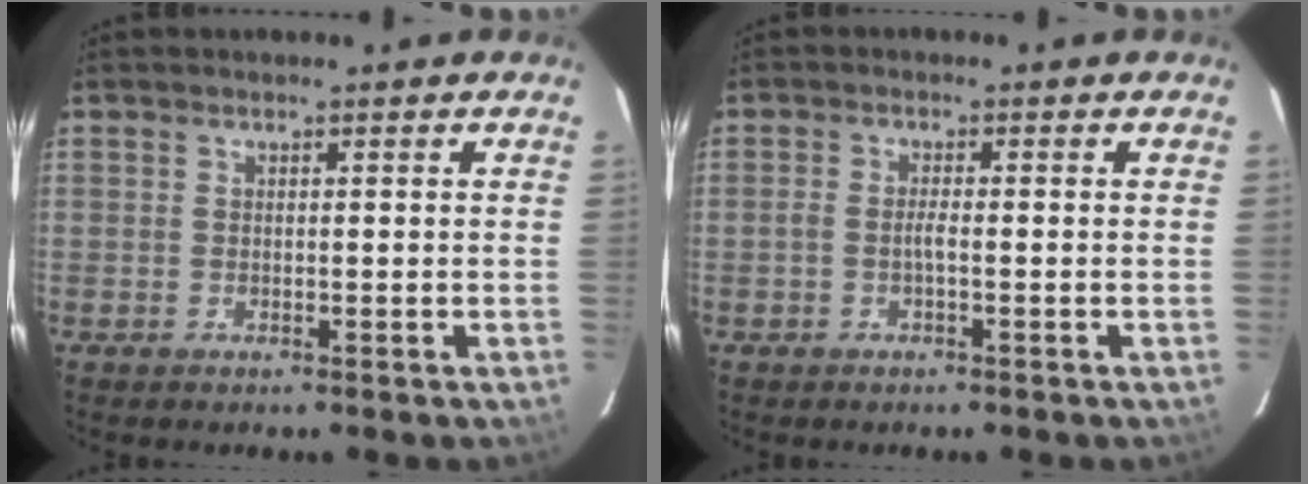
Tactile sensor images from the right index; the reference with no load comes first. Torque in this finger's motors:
{"motor_torque": [0.10, 0.10, 0.28, 0.05]}